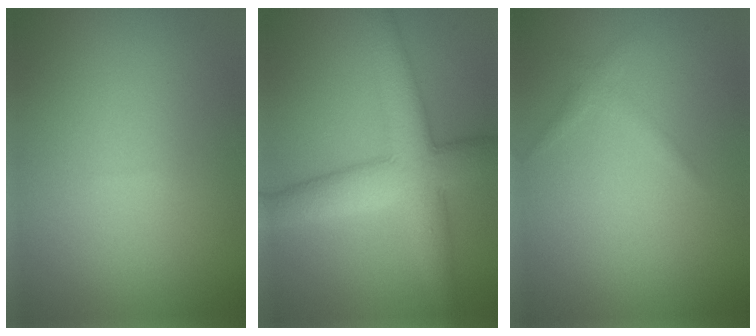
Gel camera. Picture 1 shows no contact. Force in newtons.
{"total": 7.2, "press": 7.2, "slide": 0.1}
{"total": 1.1, "press": 1.1, "slide": 0.1}